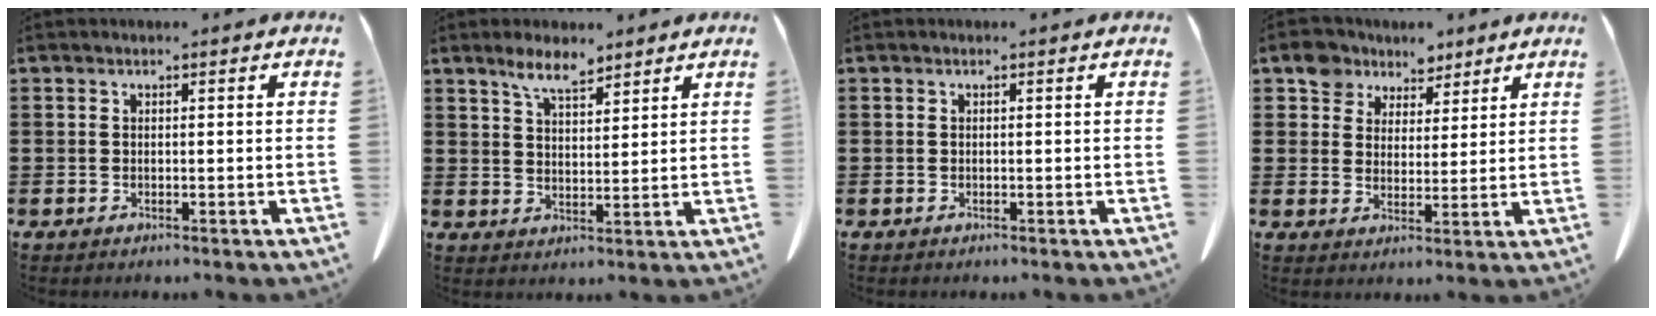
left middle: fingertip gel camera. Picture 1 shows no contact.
{"total": 5.5, "force": [4.3, 1.6, 2.9], "torque": [-0.068, -0.006, 0.079]}
{"total": 0.0}
{"total": 6.0, "force": [4.6, 3.8, 0.6], "torque": [-0.043, -0.003, 0.087]}